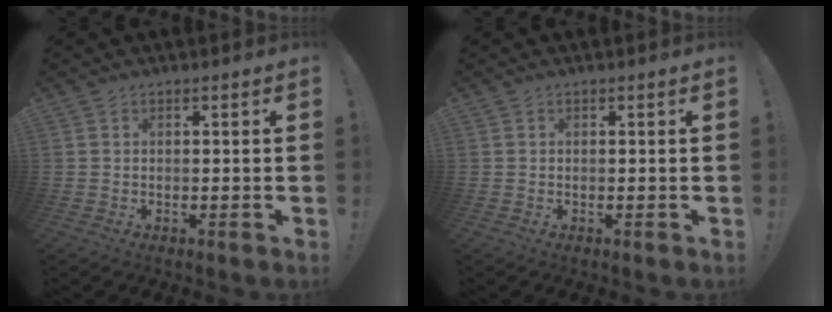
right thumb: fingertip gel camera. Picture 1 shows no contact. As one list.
[{"total": 0.0}]